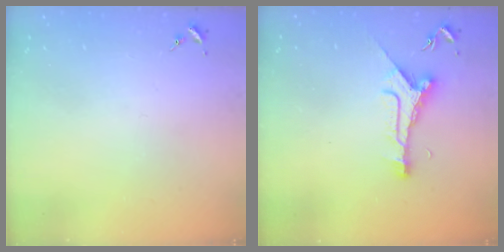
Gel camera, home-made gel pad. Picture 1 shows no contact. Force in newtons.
{"total": 9.3, "press": 9.3, "slide": 0.1}